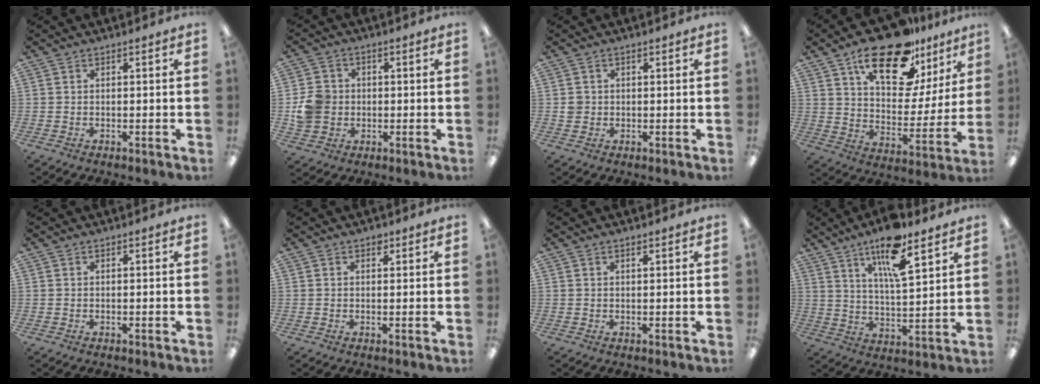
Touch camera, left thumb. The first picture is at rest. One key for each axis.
{"total": 7.2, "fx": -0.2, "fy": 6.6, "fz": 2.8, "tx": -0.051, "ty": 0.016, "tz": -0.001}
{"total": 2.0, "fx": 0.1, "fy": 2.0, "fz": 0.5, "tx": -0.003, "ty": 0.002, "tz": -0.003}
{"total": 21.2, "fx": 14.4, "fy": 9.4, "fz": 12.5, "tx": -0.195, "ty": -0.082, "tz": 0.243}
{"total": 0.0}
{"total": 1.3, "fx": 0.8, "fy": 0.9, "fz": 0.5, "tx": -0.003, "ty": -0.001, "tz": 0.013}
{"total": 0.7, "fx": 0.5, "fy": 0.2, "fz": 0.4, "tx": -0.010, "ty": 0.001, "tz": 0.010}
{"total": 13.1, "fx": 9.0, "fy": 3.4, "fz": 8.9, "tx": -0.154, "ty": -0.045, "tz": 0.150}